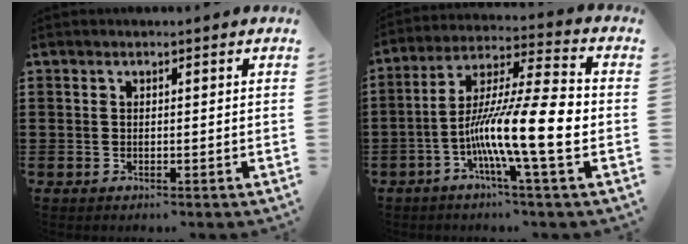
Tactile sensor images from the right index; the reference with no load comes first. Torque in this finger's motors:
{"motor_torque": [2.14, 0.00, 1.05, 0.21]}